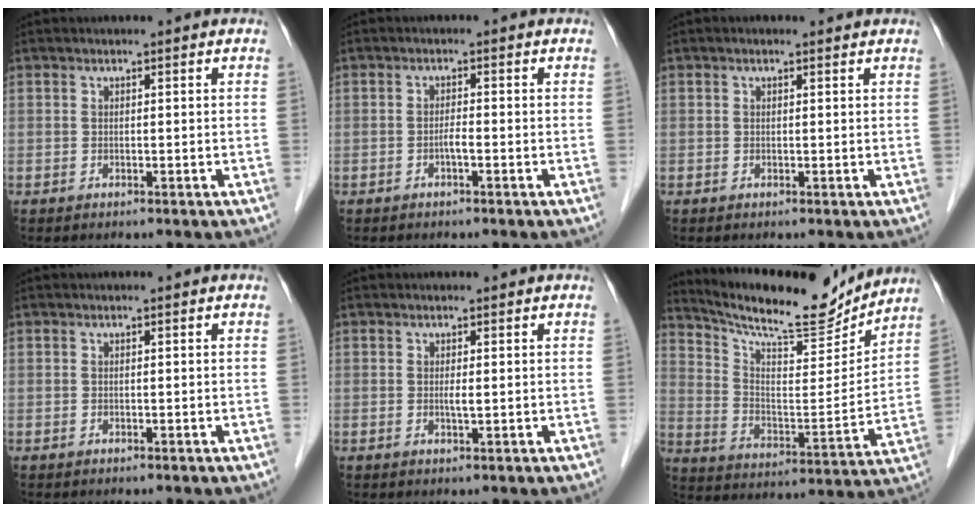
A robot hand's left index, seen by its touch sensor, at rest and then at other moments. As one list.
[{"total": 1.2, "force": [-0.7, 0.1, 1.0], "torque": [-0.019, 0.000, -0.013]}, {"total": 0.8, "force": [0.6, 0.3, 0.4], "torque": [-0.013, 0.007, 0.007]}, {"total": 0.0}, {"total": 0.9, "force": [0.1, 0.1, 0.9], "torque": [-0.021, -0.004, 0.002]}, {"total": 16.7, "force": [15.7, 2.4, 5.2], "torque": [-0.101, -0.020, 0.246]}]